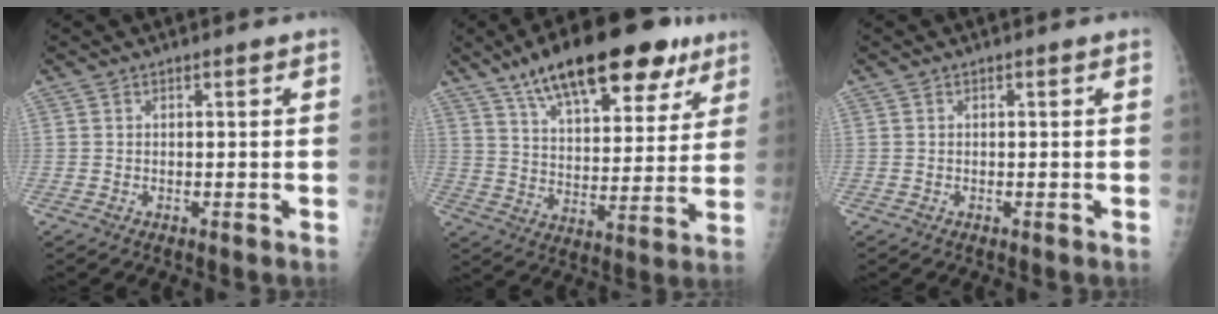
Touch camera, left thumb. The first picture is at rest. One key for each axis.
{"total": 23.1, "fx": 14.6, "fy": 9.3, "fz": 15.3, "tx": -0.196, "ty": -0.029, "tz": 0.227}
{"total": 0.0}